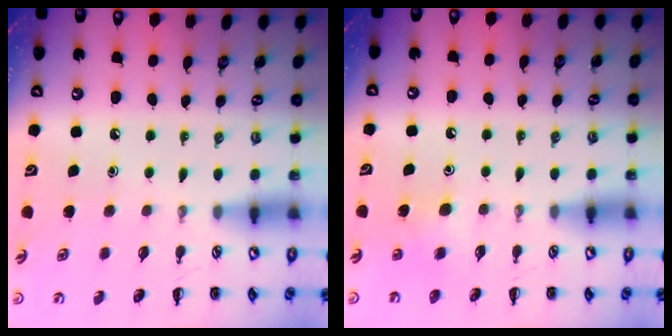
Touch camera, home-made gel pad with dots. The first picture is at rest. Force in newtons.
{"total": 4.2, "press": 4.0, "slide": 1.3}